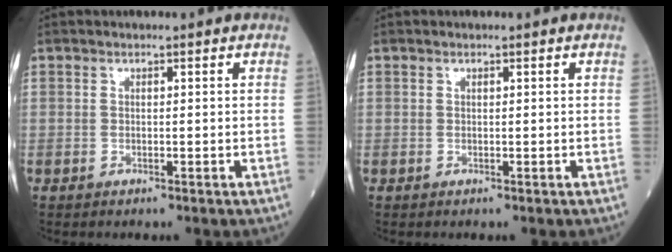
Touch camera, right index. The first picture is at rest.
{"total": 0.0}